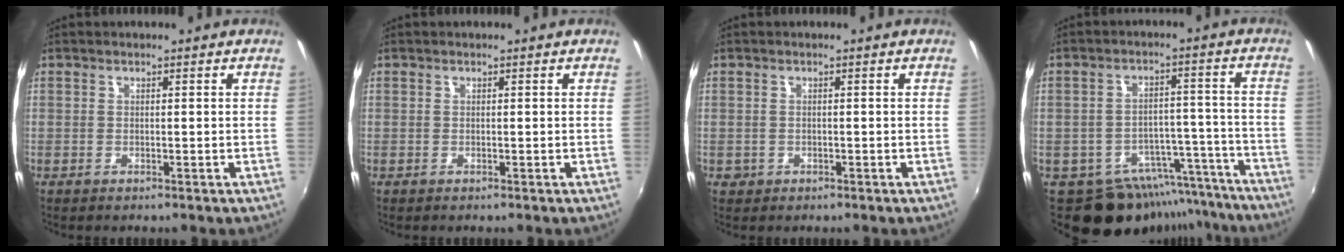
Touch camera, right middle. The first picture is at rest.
{"total": 0.0}
{"total": 1.4, "force": [-0.5, 1.3, 0.3], "torque": [-0.007, -0.005, -0.006]}
{"total": 13.3, "force": [-11.1, 6.4, 3.7], "torque": [-0.054, 0.030, -0.134]}